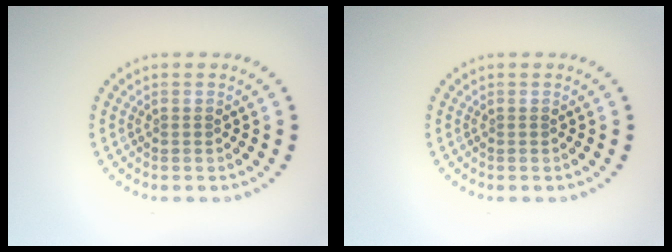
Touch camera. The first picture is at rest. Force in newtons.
{"total": 0.0}